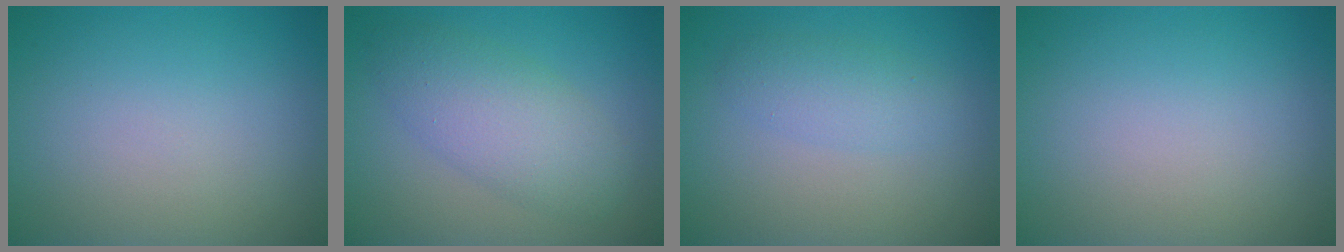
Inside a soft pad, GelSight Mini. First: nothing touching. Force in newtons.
{"total": 4.8, "press": 4.8, "slide": 0.1}
{"total": 2.2, "press": 2.2, "slide": 0.1}
{"total": 0.0}